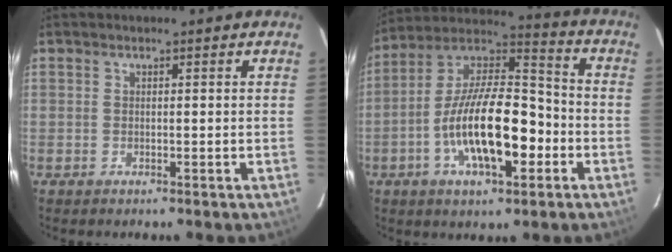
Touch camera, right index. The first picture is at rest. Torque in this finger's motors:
{"motor_torque": [0.79, -0.20, 1.06, 0.21]}